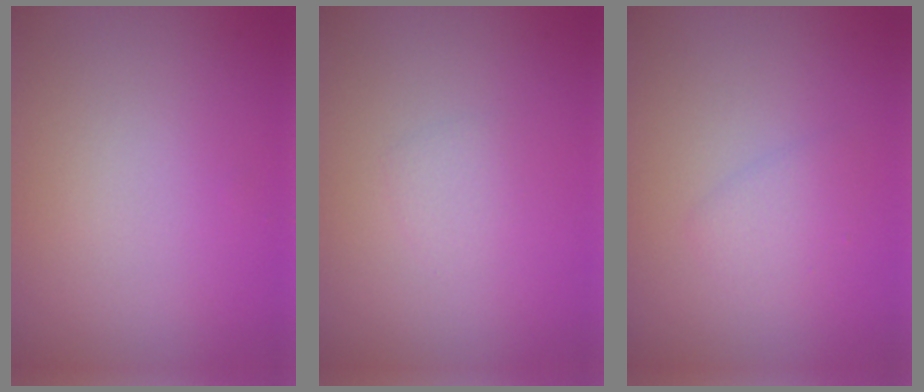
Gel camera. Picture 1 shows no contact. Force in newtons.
{"total": 0.8, "press": 0.8, "slide": 0.1}
{"total": 1.4, "press": 1.4, "slide": 0.0}